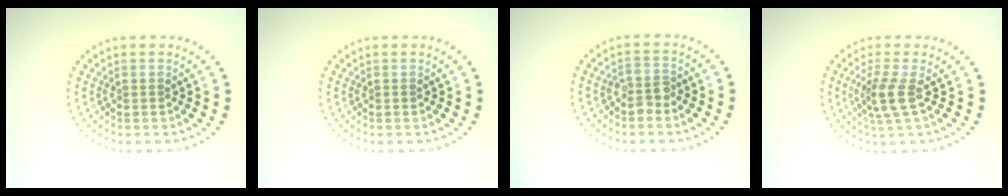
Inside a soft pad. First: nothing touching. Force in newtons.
{"total": 0.0}
{"total": 1.7, "press": 1.6, "slide": 0.7}
{"total": 2.5, "press": 1.9, "slide": 1.6}